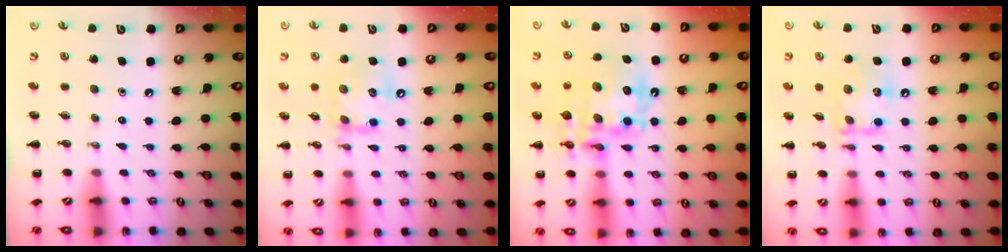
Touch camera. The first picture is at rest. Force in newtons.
{"total": 12.9, "press": 12.8, "slide": 1.6}
{"total": 17.5, "press": 17.1, "slide": 3.9}
{"total": 13.4, "press": 13.3, "slide": 1.3}